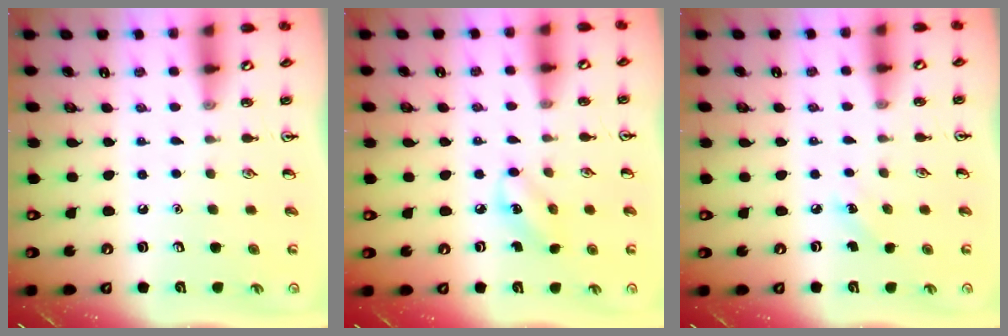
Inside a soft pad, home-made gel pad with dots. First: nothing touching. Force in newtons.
{"total": 3.9, "press": 3.8, "slide": 1.0}
{"total": 3.8, "press": 3.5, "slide": 1.4}